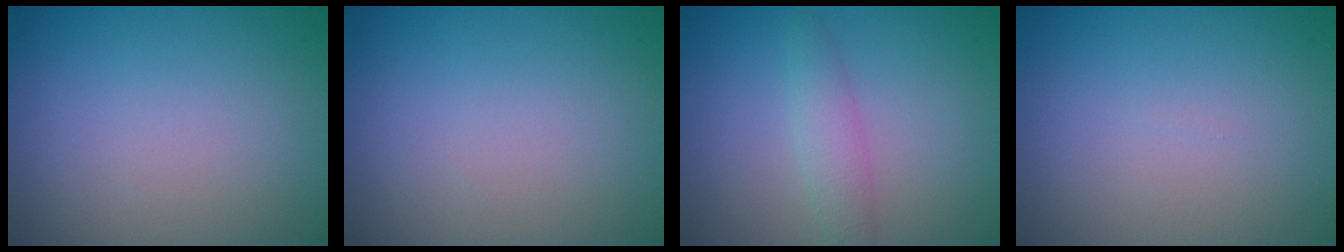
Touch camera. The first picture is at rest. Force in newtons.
{"total": 0.0}
{"total": 2.0, "press": 2.0, "slide": 0.1}
{"total": 0.0}